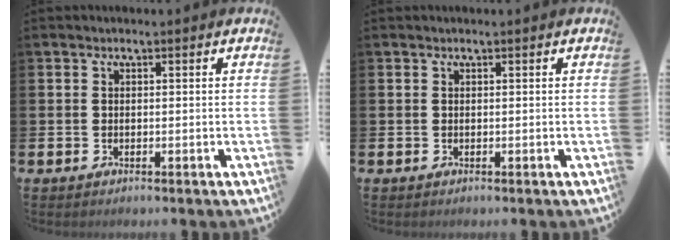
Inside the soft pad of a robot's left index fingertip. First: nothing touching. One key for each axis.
{"total": 0.0}